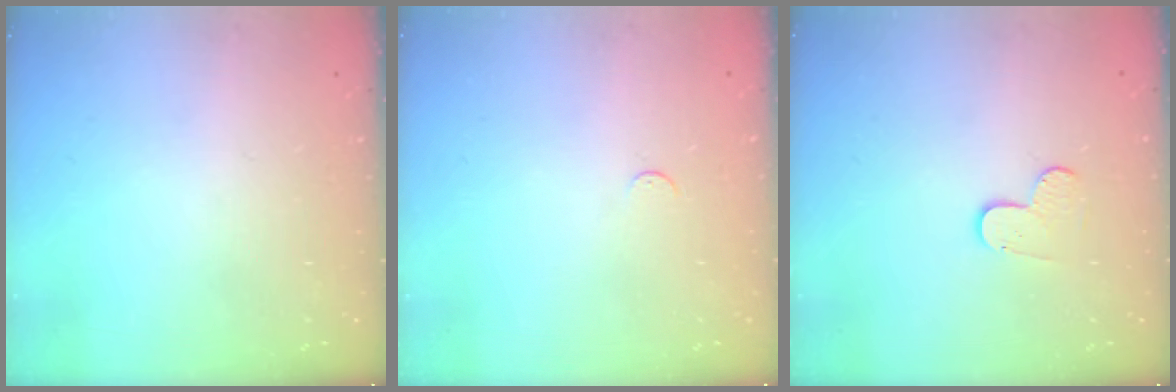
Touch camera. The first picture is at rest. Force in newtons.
{"total": 2.7, "press": 2.7, "slide": 0.4}
{"total": 4.0, "press": 4.0, "slide": 0.2}